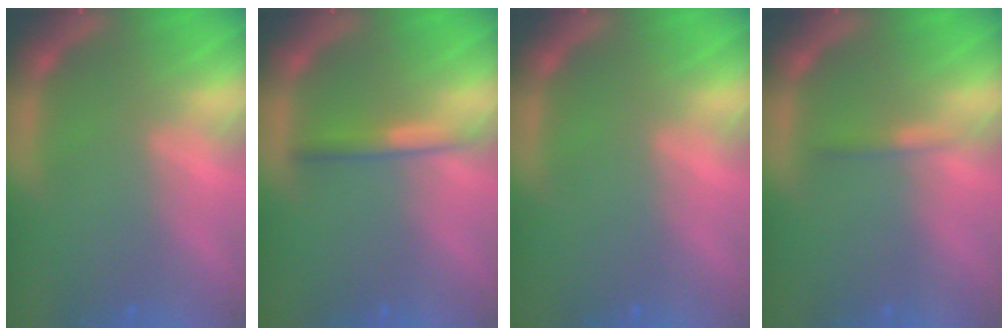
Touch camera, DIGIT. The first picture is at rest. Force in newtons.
{"total": 2.0}
{"total": 0.0}
{"total": 0.9}